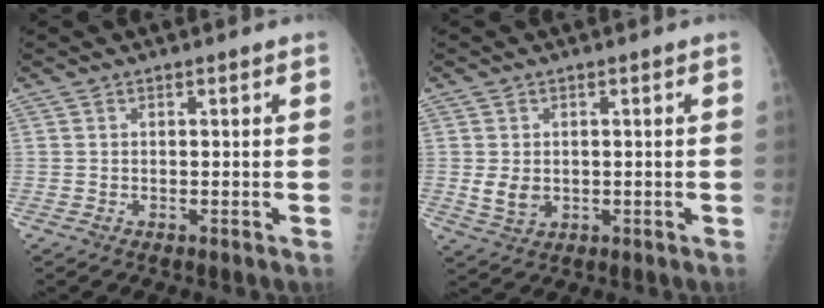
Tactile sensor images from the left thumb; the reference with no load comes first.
{"total": 3.7, "force": [0.1, 2.9, 2.4], "torque": [-0.034, -0.008, 0.012]}